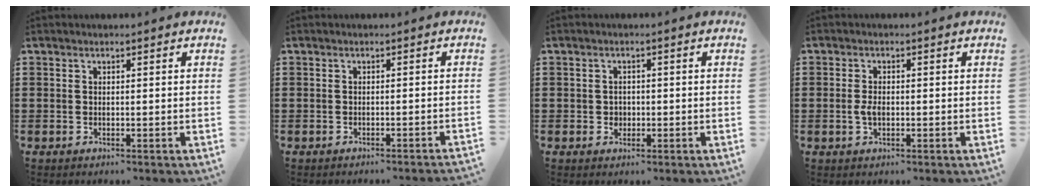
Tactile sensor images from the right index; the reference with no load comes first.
{"total": 1.0, "force": [-0.9, -0.2, 0.4], "torque": [-0.008, -0.001, -0.018]}
{"total": 1.4, "force": [-0.2, 1.4, 0.4], "torque": [-0.013, 0.004, -0.006]}
{"total": 2.3, "force": [-0.3, 1.2, 1.9], "torque": [-0.045, 0.001, -0.008]}